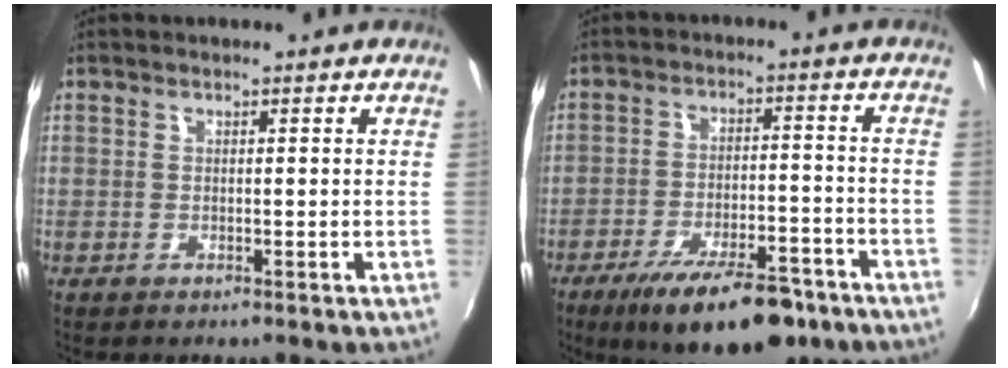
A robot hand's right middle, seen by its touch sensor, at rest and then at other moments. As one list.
[{"total": 16.0, "force": [-11.3, 5.2, 10.1], "torque": [-0.174, -0.017, -0.166]}]